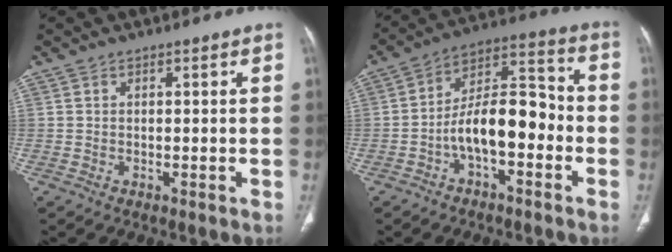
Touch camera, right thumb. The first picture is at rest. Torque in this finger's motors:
{"motor_torque": [2.09, 2.09, 1.23, -0.69, 0.12]}